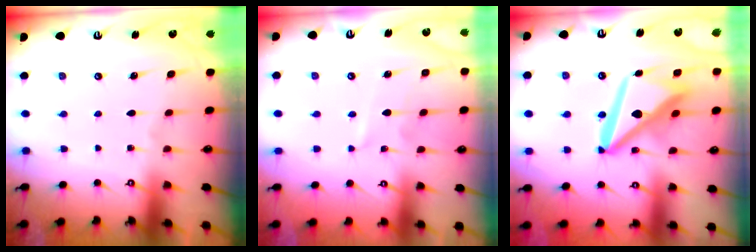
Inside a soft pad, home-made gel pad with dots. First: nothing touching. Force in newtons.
{"total": 2.2, "press": 2.2, "slide": 0.3}
{"total": 14.8, "press": 14.7, "slide": 1.7}